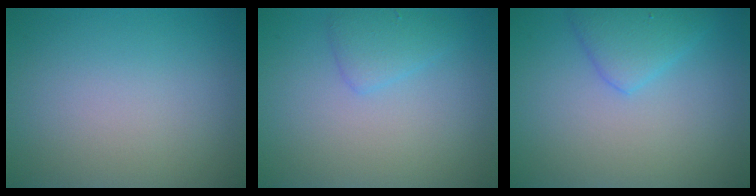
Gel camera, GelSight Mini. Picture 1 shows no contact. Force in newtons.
{"total": 1.8, "press": 1.8, "slide": 0.2}
{"total": 2.8, "press": 2.8, "slide": 0.2}